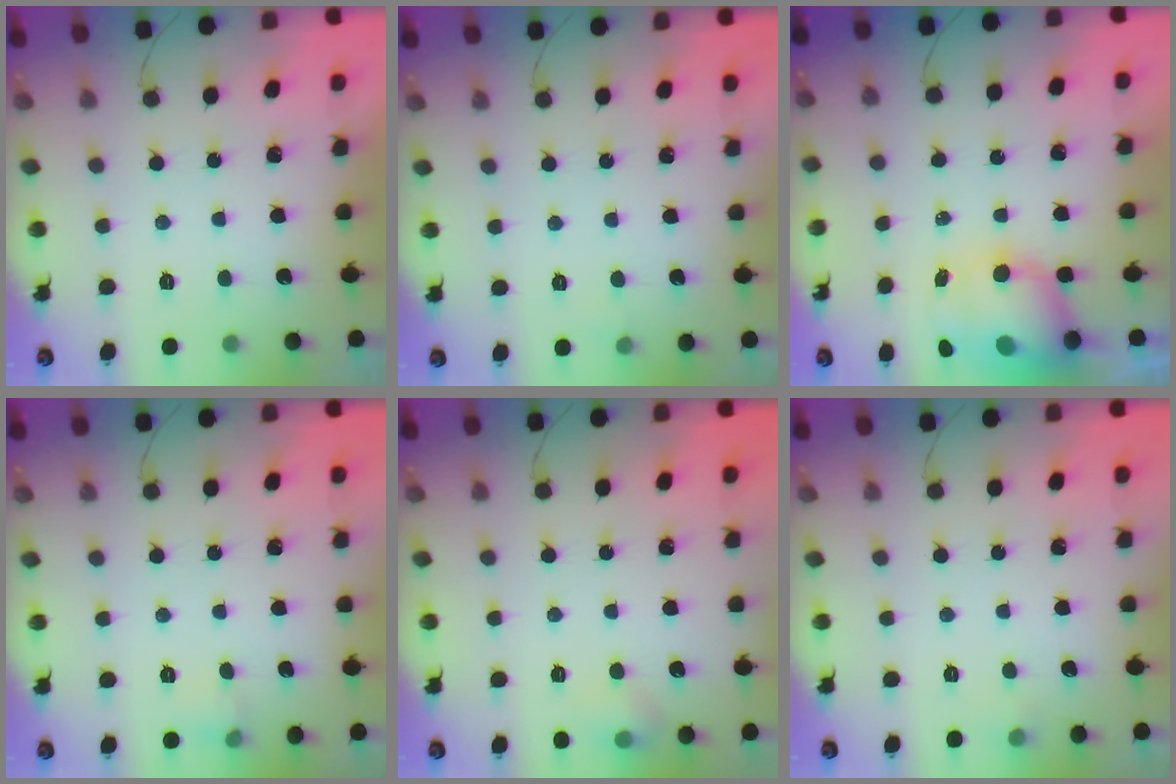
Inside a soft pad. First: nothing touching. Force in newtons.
{"total": 2.3, "press": 2.1, "slide": 0.9}
{"total": 10.4, "press": 10.1, "slide": 2.5}
{"total": 5.1, "press": 4.8, "slide": 1.7}
{"total": 5.8, "press": 5.7, "slide": 1.4}
{"total": 4.4, "press": 3.0, "slide": 3.2}